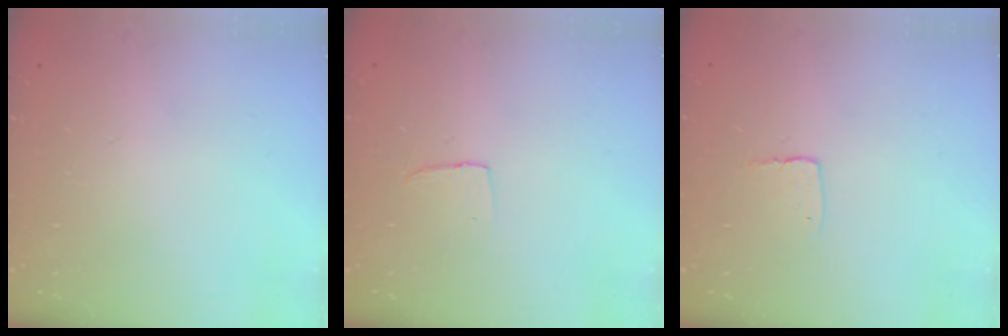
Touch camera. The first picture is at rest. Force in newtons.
{"total": 4.2, "press": 4.2, "slide": 0.3}
{"total": 3.6, "press": 3.6, "slide": 0.3}